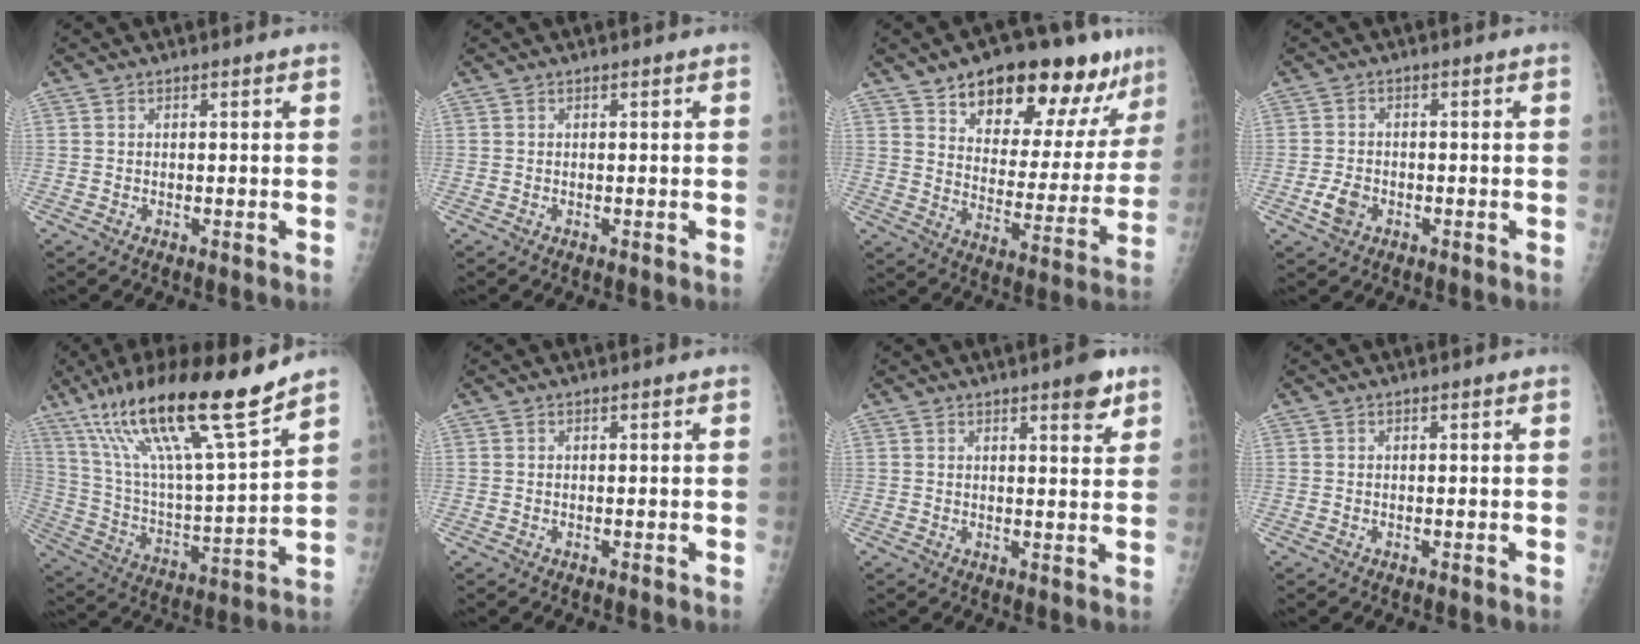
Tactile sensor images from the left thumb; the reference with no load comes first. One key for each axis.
{"total": 0.0}
{"total": 21.2, "fx": 14.0, "fy": 9.3, "fz": 12.9, "tx": -0.133, "ty": -0.057, "tz": 0.211}
{"total": 3.7, "fx": -1.5, "fy": 2.6, "fz": 2.1, "tx": -0.039, "ty": 0.006, "tz": -0.025}
{"total": 23.3, "fx": 15.9, "fy": 2.7, "fz": 16.8, "tx": -0.283, "ty": -0.057, "tz": 0.288}
{"total": 0.0}
{"total": 4.7, "fx": 2.9, "fy": 1.3, "fz": 3.4, "tx": -0.035, "ty": -0.015, "tz": 0.035}
{"total": 0.0}